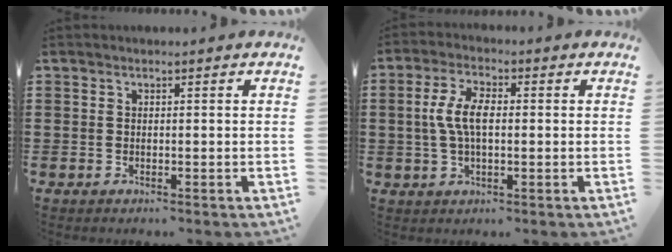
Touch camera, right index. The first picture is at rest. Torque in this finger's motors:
{"motor_torque": [0.77, -0.60, 0.52, 0.14]}